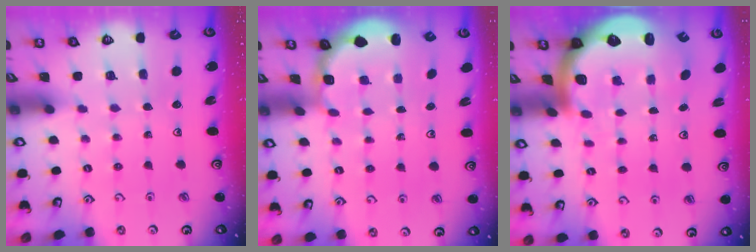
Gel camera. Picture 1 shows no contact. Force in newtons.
{"total": 1.8, "press": 1.6, "slide": 0.7}
{"total": 4.6, "press": 4.5, "slide": 1.1}